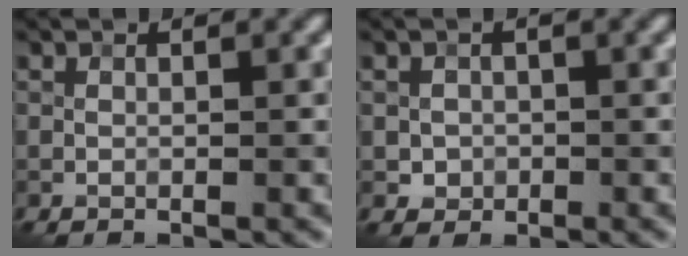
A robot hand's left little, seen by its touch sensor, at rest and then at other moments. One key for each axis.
{"total": 1.4, "fx": -0.2, "fy": 1.4, "fz": 0.3, "tx": 0.005, "ty": -0.003, "tz": -0.006}